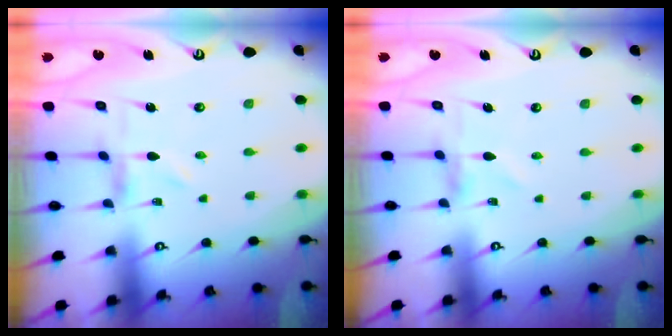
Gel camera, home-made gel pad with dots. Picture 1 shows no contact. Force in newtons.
{"total": 0.0}